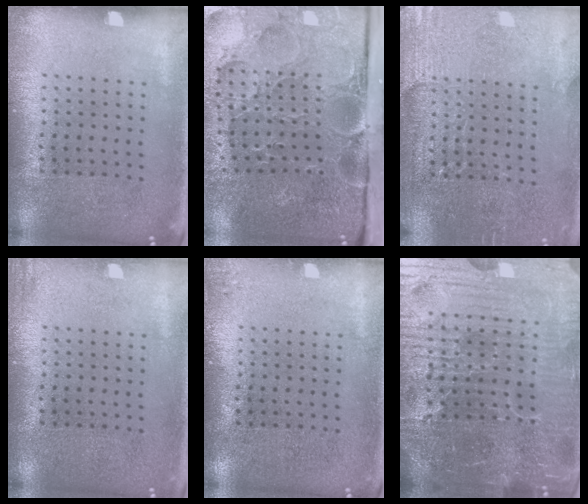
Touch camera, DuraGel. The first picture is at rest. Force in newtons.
{"total": 5.3, "press": 4.2, "slide": 3.3}
{"total": 2.9, "press": 2.8, "slide": 0.6}
{"total": 0.9, "press": 0.9, "slide": 0.1}
{"total": 0.8, "press": 0.8, "slide": 0.2}
{"total": 6.8, "press": 6.2, "slide": 2.8}